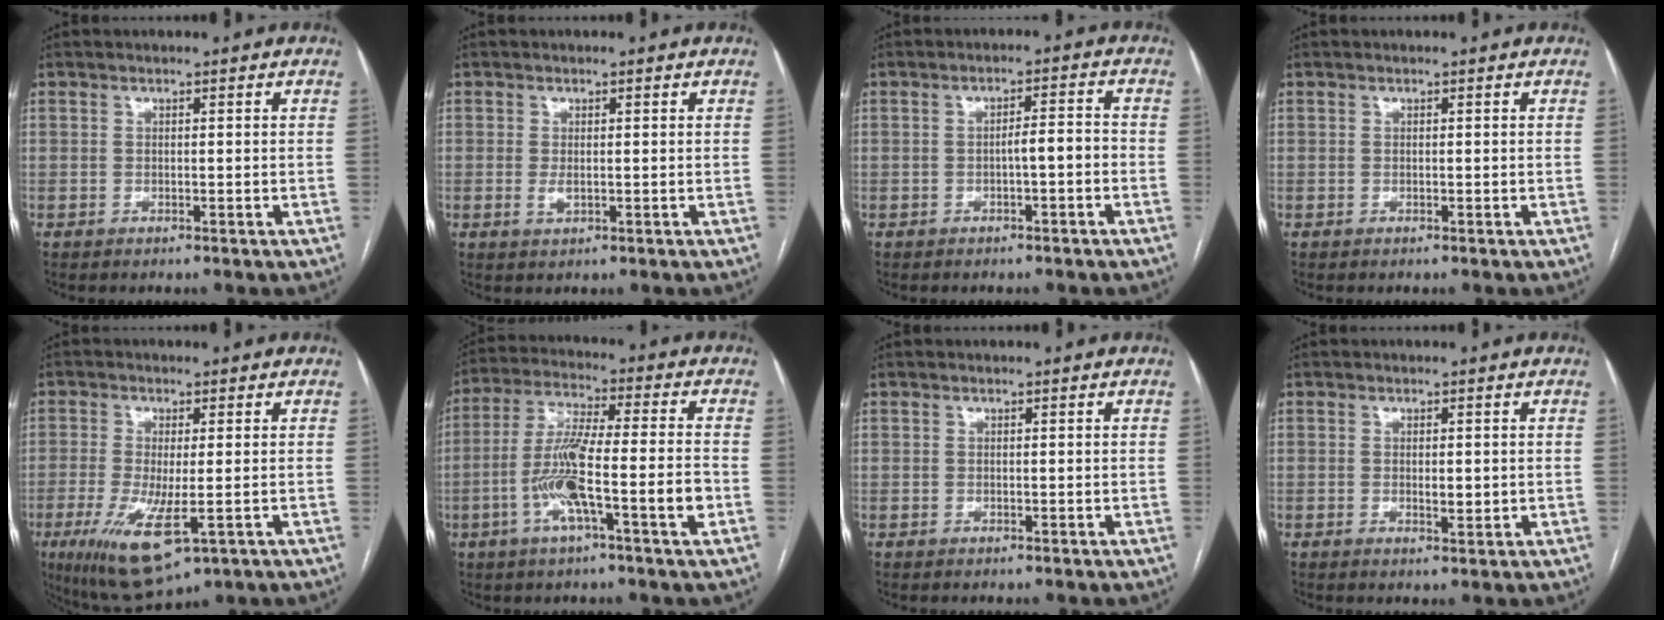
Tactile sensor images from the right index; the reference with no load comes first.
{"total": 1.6, "force": [-0.1, 0.8, 1.4], "torque": [-0.027, -0.003, 0.002]}
{"total": 3.1, "force": [-1.0, 0.6, 2.9], "torque": [-0.043, 0.011, -0.014]}
{"total": 0.0}
{"total": 10.8, "force": [-3.8, 2.8, 9.7], "torque": [-0.186, -0.032, -0.056]}
{"total": 12.5, "force": [-3.8, 0.7, 11.8], "torque": [-0.224, 0.005, -0.073]}
{"total": 0.0}
{"total": 2.0, "force": [0.1, 0.8, 1.9], "torque": [-0.029, -0.004, 0.003]}